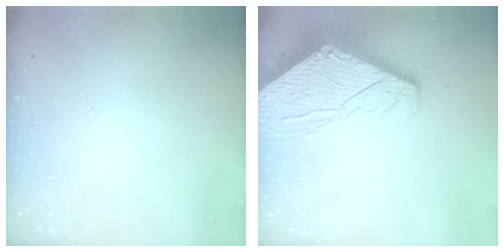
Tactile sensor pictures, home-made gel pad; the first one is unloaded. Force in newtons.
{"total": 11.9, "press": 11.8, "slide": 1.3}